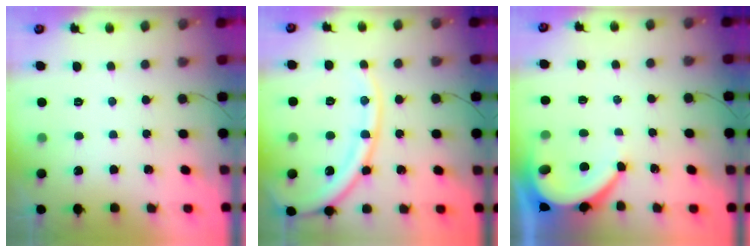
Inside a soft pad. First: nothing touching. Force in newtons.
{"total": 14.2, "press": 14.1, "slide": 1.6}
{"total": 5.8, "press": 5.7, "slide": 0.8}